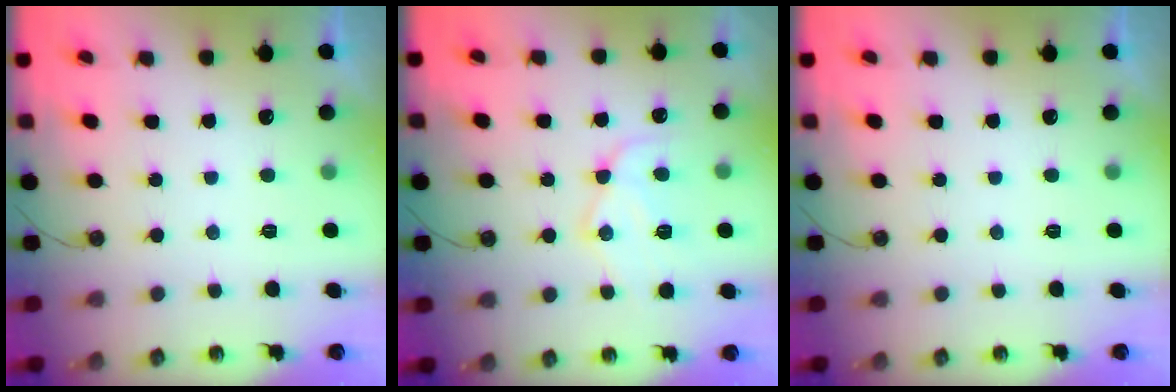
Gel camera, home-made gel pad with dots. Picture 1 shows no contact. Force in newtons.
{"total": 12.8, "press": 12.8, "slide": 1.0}
{"total": 0.0}